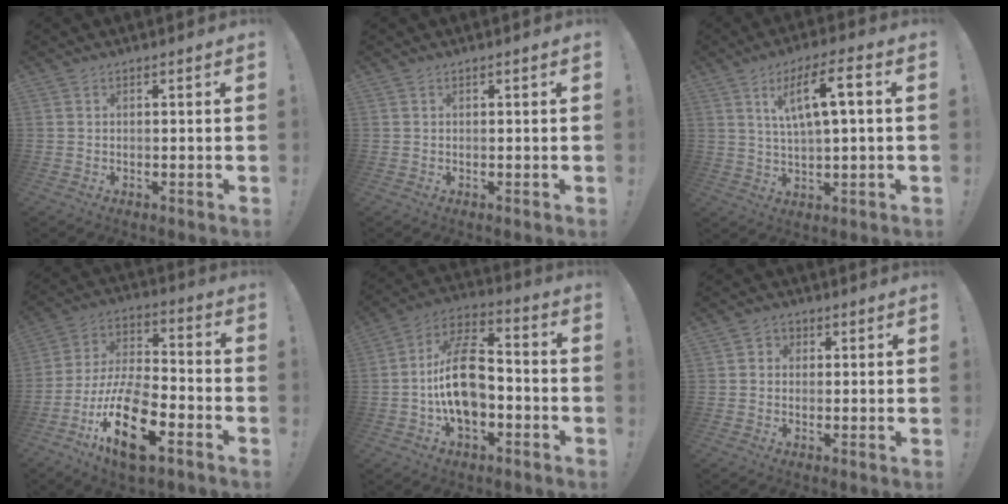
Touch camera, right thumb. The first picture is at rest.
{"total": 0.0}
{"total": 10.4, "force": [3.1, 2.5, 9.6], "torque": [-0.165, 0.003, 0.047]}
{"total": 20.4, "force": [-10.0, 8.6, 15.5], "torque": [-0.296, 0.055, -0.161]}
{"total": 17.2, "force": [-2.7, 10.5, 13.4], "torque": [-0.235, 0.023, -0.045]}
{"total": 2.7, "force": [-0.1, 2.6, 1.0], "torque": [-0.016, 0.006, -0.001]}